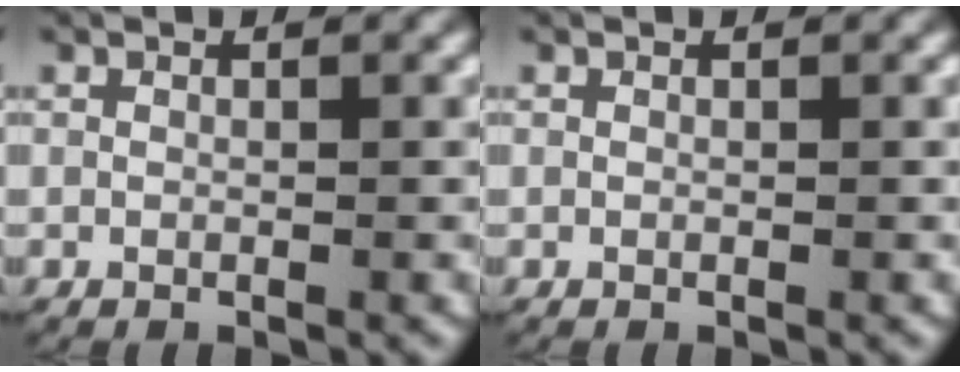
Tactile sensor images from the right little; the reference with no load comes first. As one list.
[{"total": 0.0}]